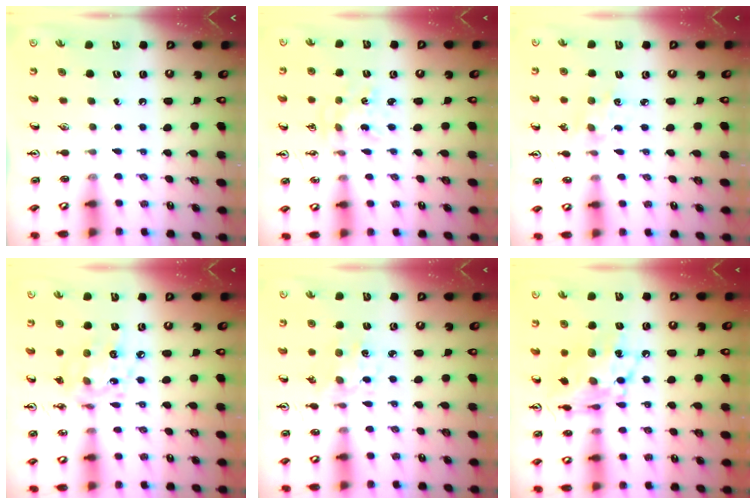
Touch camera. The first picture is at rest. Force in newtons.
{"total": 1.5, "press": 1.4, "slide": 0.4}
{"total": 2.6, "press": 2.5, "slide": 0.5}
{"total": 12.0, "press": 12.0, "slide": 0.8}
{"total": 2.5, "press": 2.5, "slide": 0.2}
{"total": 14.3, "press": 14.3, "slide": 1.0}